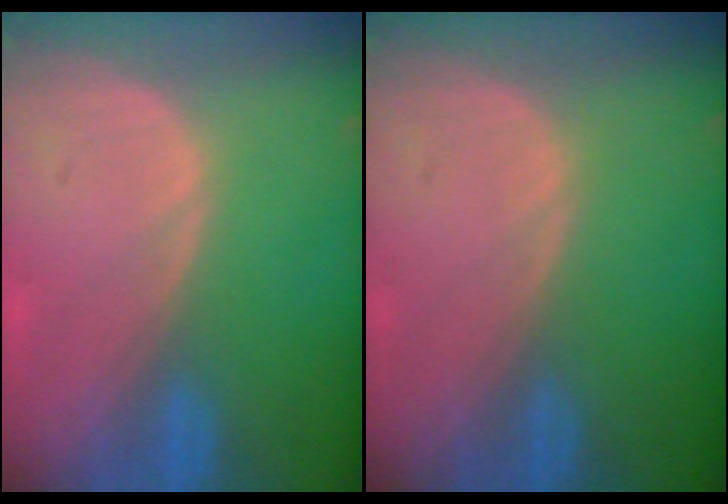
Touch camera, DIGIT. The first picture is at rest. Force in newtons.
{"total": 0.0}